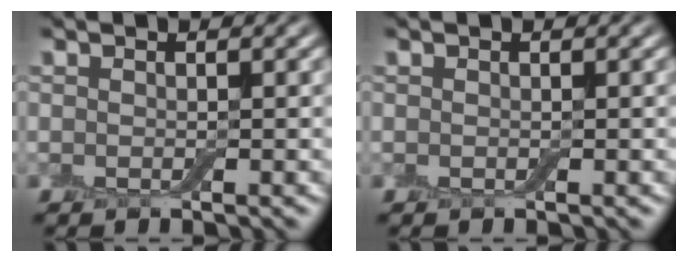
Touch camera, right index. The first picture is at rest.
{"total": 0.0}